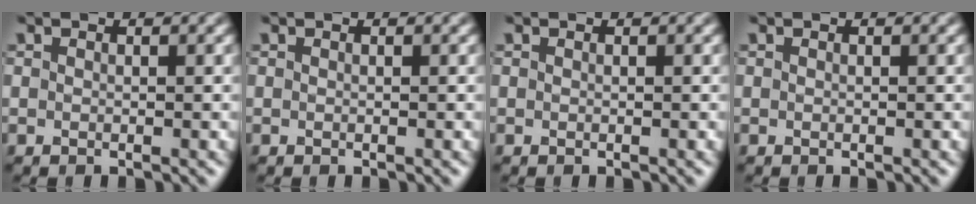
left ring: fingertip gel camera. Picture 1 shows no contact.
{"total": 0.0}
{"total": 0.0}
{"total": 0.0}